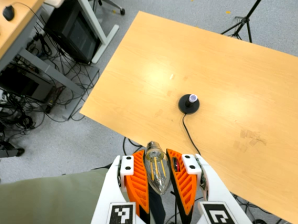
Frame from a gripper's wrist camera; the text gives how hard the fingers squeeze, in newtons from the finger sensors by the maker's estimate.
{"total": 22.4, "left": 24.9, "right": 19.9}